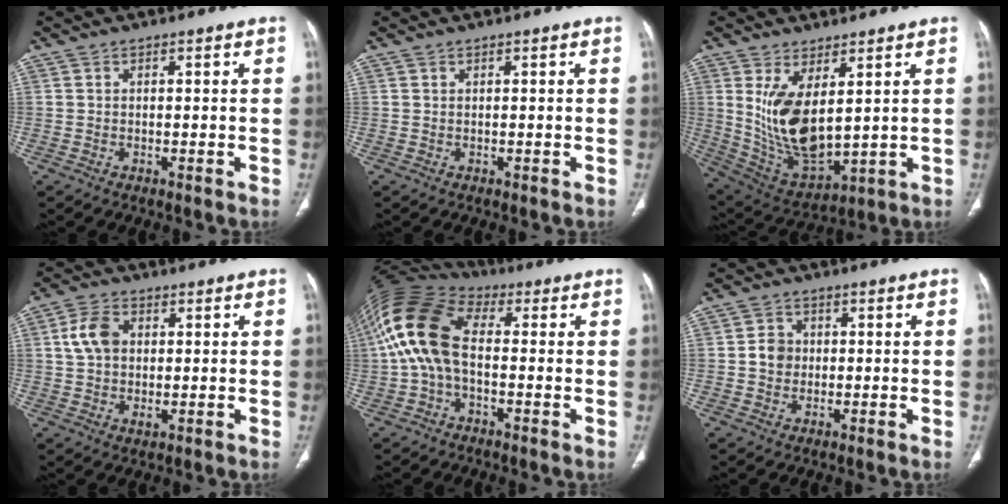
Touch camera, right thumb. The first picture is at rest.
{"total": 0.0}
{"total": 13.5, "force": [3.2, 6.2, 11.5], "torque": [-0.213, -0.028, 0.090]}
{"total": 7.3, "force": [1.5, 5.0, 5.1], "torque": [-0.090, 0.000, 0.026]}
{"total": 14.5, "force": [0.0, 8.4, 11.8], "torque": [-0.248, 0.038, -0.012]}
{"total": 3.7, "force": [0.0, 3.3, 1.6], "torque": [-0.015, 0.007, -0.005]}